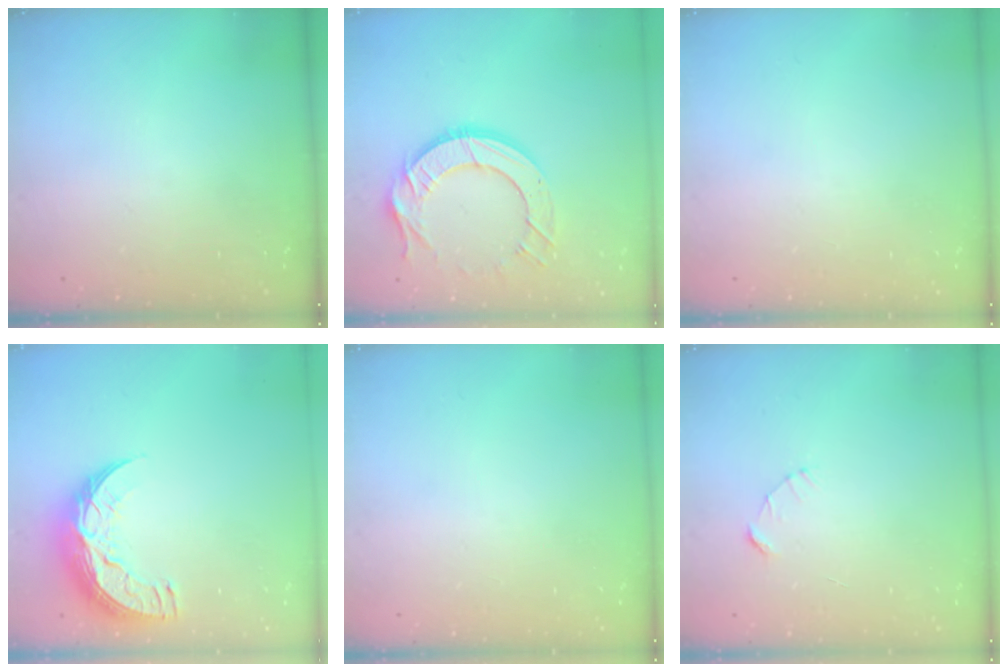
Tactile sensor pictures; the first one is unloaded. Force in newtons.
{"total": 12.8, "press": 12.7, "slide": 1.1}
{"total": 0.0}
{"total": 11.9, "press": 11.9, "slide": 0.8}
{"total": 0.0}
{"total": 2.4, "press": 2.4, "slide": 0.2}